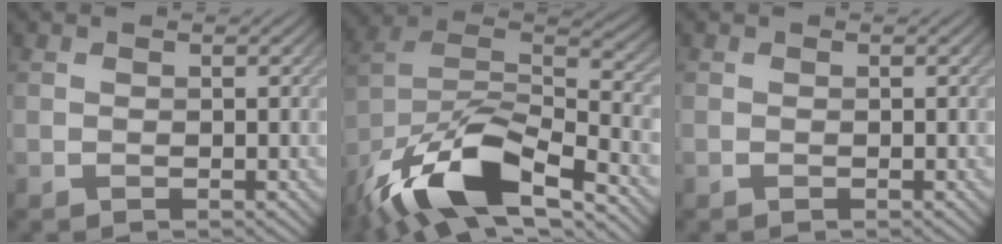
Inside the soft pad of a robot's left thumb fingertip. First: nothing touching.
{"total": 16.8, "force": [-11.1, 6.0, 11.1], "torque": [-0.235, -0.012, -0.202]}
{"total": 0.0}